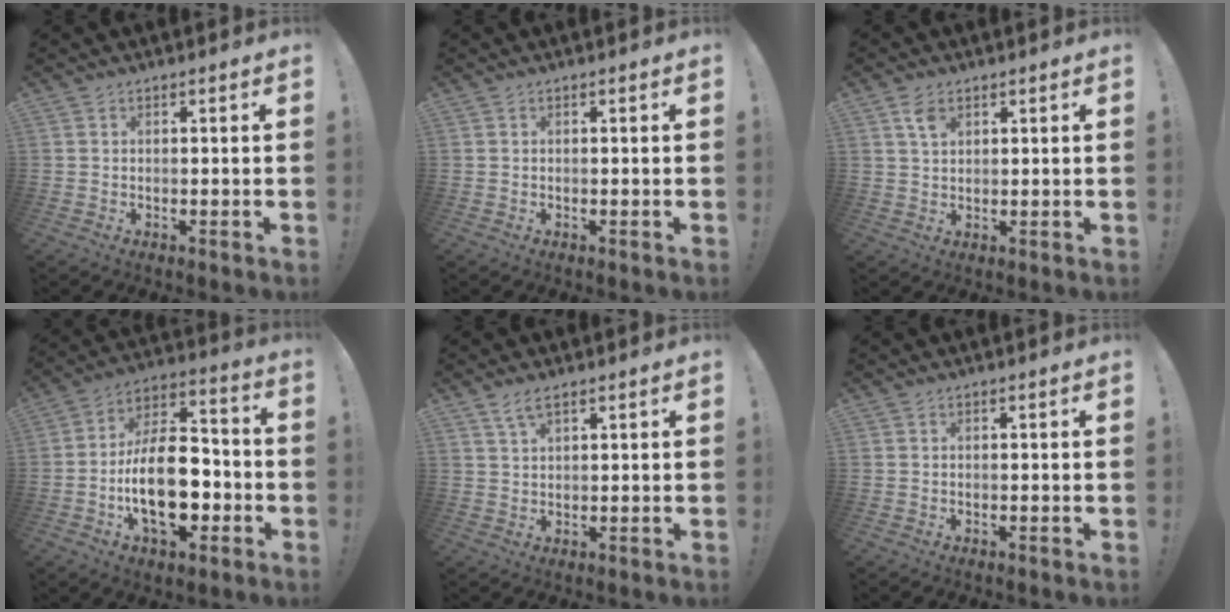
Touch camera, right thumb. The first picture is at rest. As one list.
[{"total": 0.0}, {"total": 3.9, "force": [2.2, 2.2, 2.3], "torque": [-0.040, -0.006, 0.040]}, {"total": 21.2, "force": [-5.3, 11.8, 16.8], "torque": [-0.304, 0.027, -0.082]}, {"total": 4.0, "force": [2.6, 1.4, 2.7], "torque": [-0.052, -0.006, 0.047]}, {"total": 0.0}]